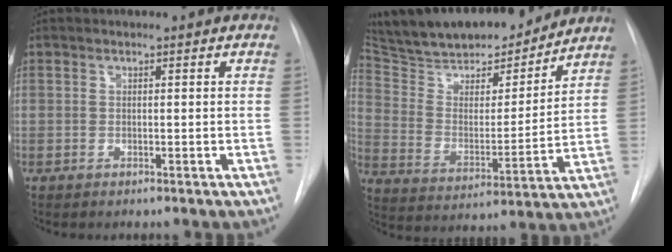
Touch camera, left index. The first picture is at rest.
{"total": 22.6, "force": [20.1, 5.3, 8.9], "torque": [-0.157, -0.002, 0.314]}